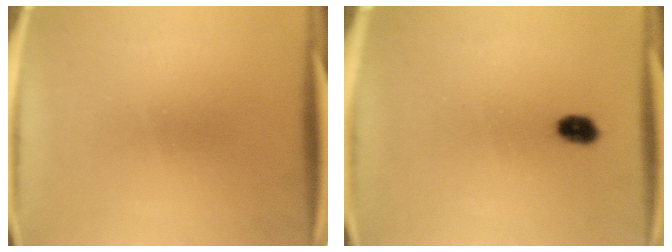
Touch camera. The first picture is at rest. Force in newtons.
{"total": 2.8}